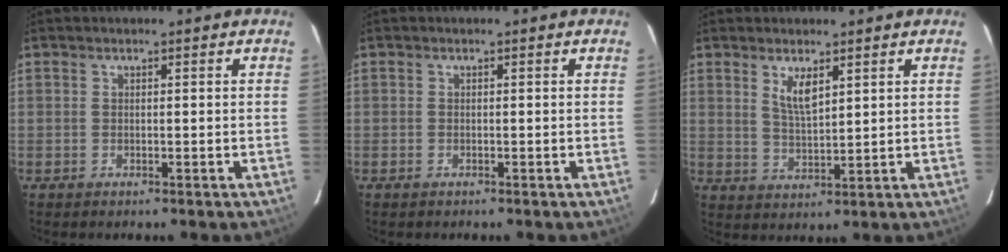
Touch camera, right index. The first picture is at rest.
{"total": 0.5, "force": [-0.4, 0.3, 0.1], "torque": [-0.003, 0.000, -0.009]}
{"total": 4.8, "force": [2.5, 1.5, 3.8], "torque": [-0.070, -0.005, 0.051]}